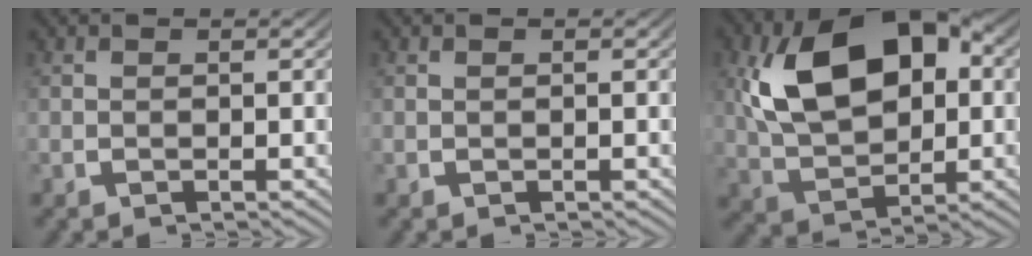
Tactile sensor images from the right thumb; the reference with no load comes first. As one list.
[{"total": 0.0}, {"total": 13.9, "force": [1.9, 8.9, 10.5], "torque": [-0.223, -0.028, 0.054]}]